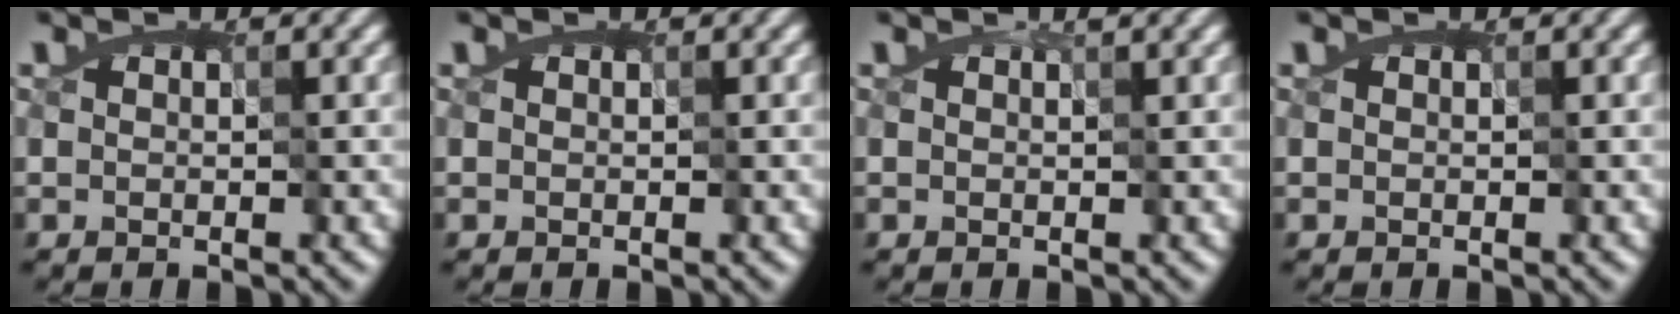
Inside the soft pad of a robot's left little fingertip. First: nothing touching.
{"total": 0.0}
{"total": 0.7, "force": [0.6, -0.1, 0.4], "torque": [-0.006, 0.007, 0.000]}
{"total": 0.0}